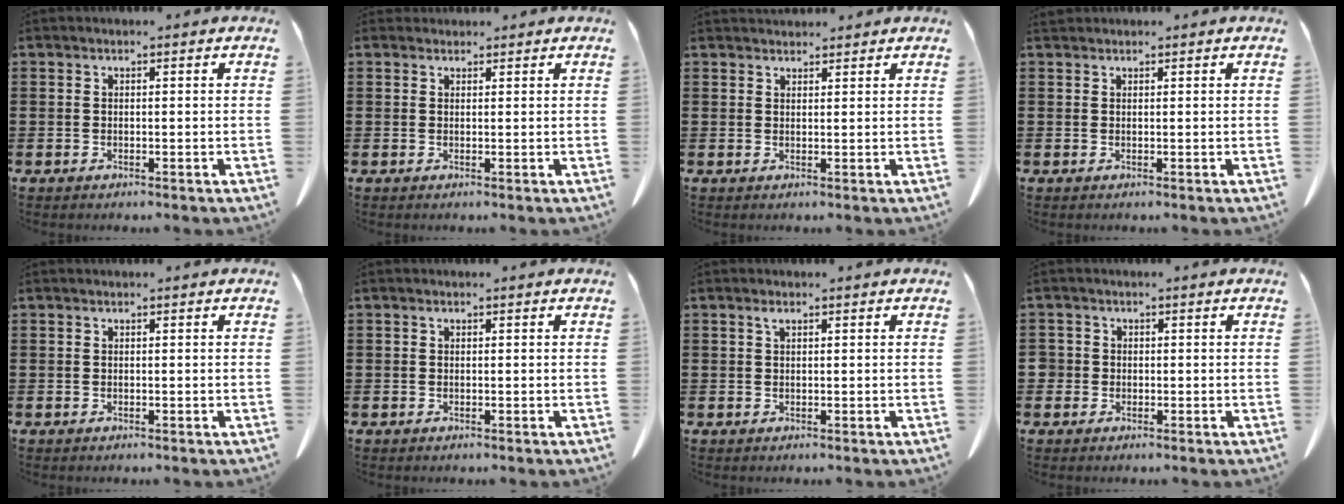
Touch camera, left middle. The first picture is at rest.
{"total": 0.9, "force": [0.8, 0.4, 0.0], "torque": [0.006, -0.002, 0.014]}
{"total": 1.7, "force": [1.6, 0.4, 0.0], "torque": [-0.003, 0.001, 0.032]}
{"total": 0.5, "force": [0.5, 0.2, 0.1], "torque": [-0.004, 0.001, 0.010]}
{"total": 0.0}
{"total": 0.0}
{"total": 0.8, "force": [0.4, 0.3, 0.7], "torque": [-0.015, 0.003, 0.006]}
{"total": 1.4, "force": [-0.2, 1.4, 0.3], "torque": [-0.011, 0.005, -0.006]}